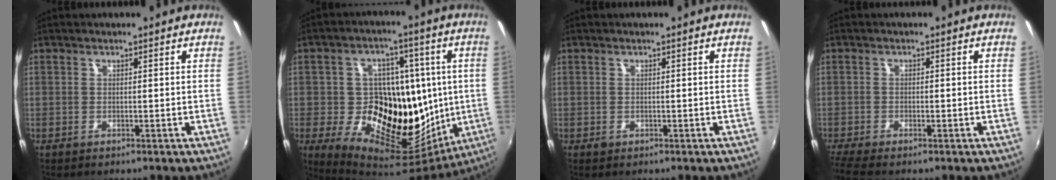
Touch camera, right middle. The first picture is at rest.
{"total": 23.5, "force": [-0.1, 17.0, 16.3], "torque": [-0.289, 0.001, 0.020]}
{"total": 0.6, "force": [-0.3, 0.5, 0.2], "torque": [-0.002, -0.003, -0.006]}
{"total": 4.3, "force": [-3.5, 0.8, 2.3], "torque": [-0.063, -0.017, -0.067]}